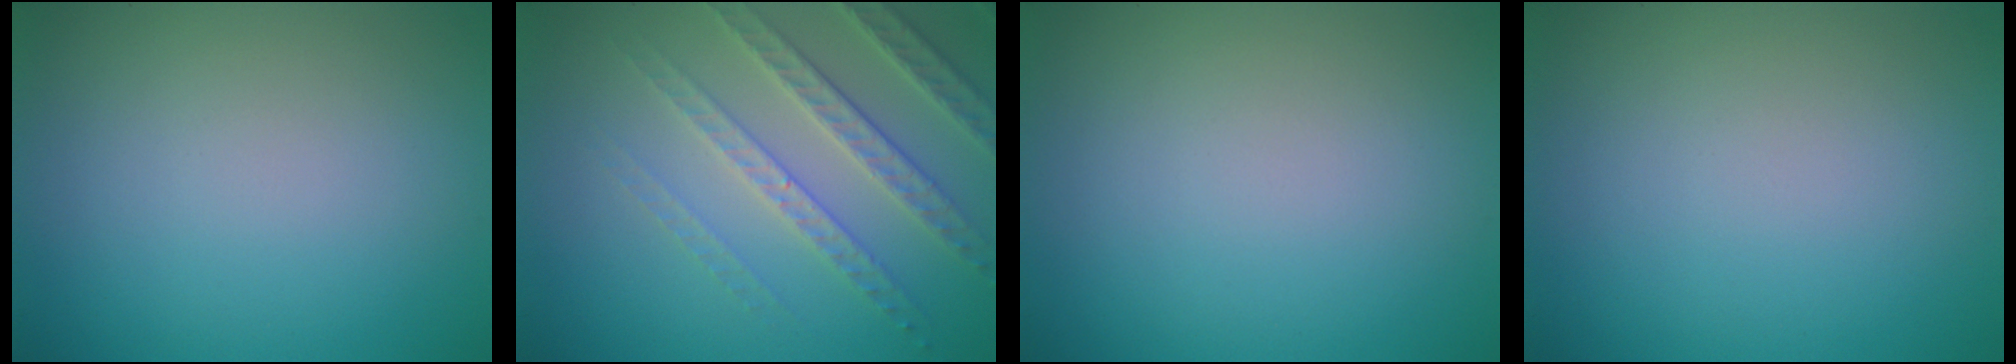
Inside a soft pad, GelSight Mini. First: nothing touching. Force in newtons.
{"total": 3.9, "press": 3.9, "slide": 0.3}
{"total": 0.0}
{"total": 0.0}